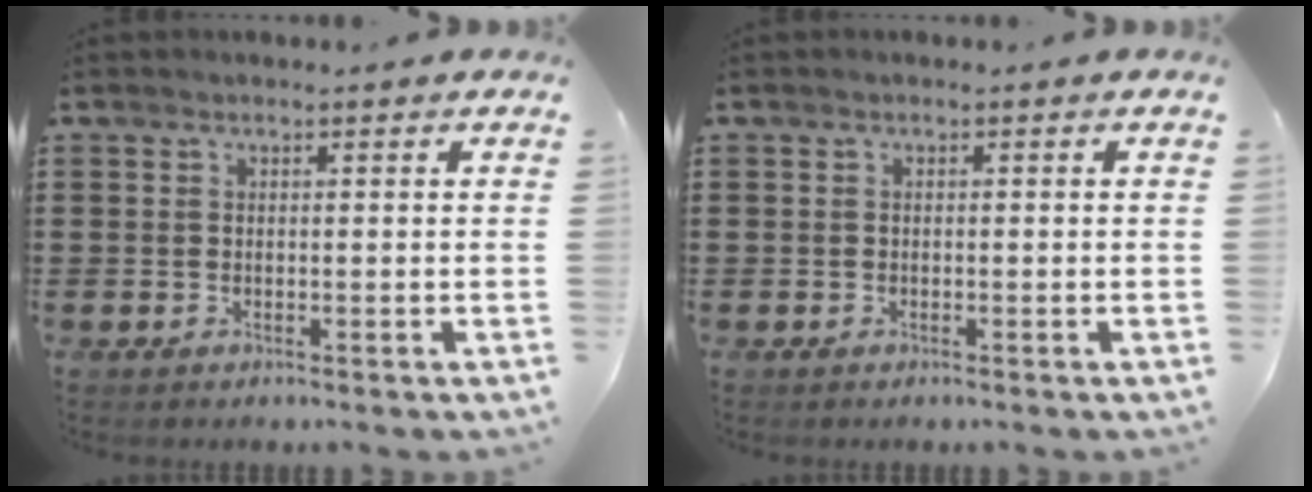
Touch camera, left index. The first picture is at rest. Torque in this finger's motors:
{"motor_torque": [0.00, -0.03, 0.01, 0.00]}